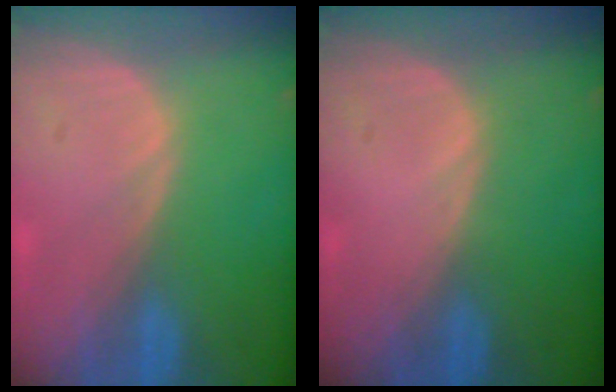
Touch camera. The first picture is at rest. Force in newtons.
{"total": 0.0}